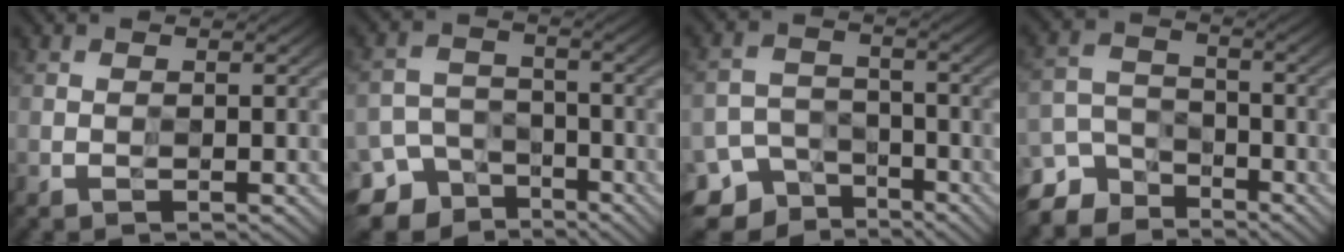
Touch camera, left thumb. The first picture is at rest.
{"total": 8.6, "force": [-5.7, 5.9, 2.6], "torque": [-0.058, -0.018, -0.096]}
{"total": 7.8, "force": [-5.4, 5.1, 2.6], "torque": [-0.053, -0.015, -0.094]}
{"total": 8.1, "force": [-6.2, 4.8, 2.4], "torque": [-0.051, -0.008, -0.117]}